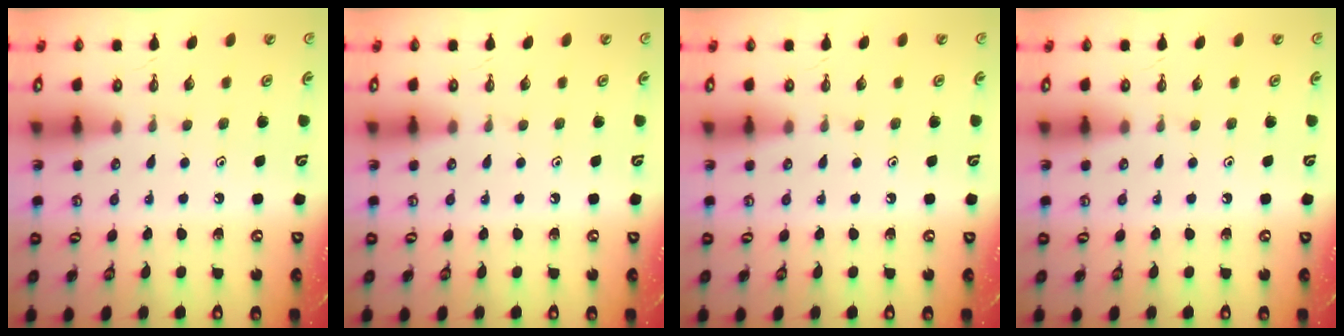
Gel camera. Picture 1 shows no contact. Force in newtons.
{"total": 0.0}
{"total": 0.0}
{"total": 0.0}